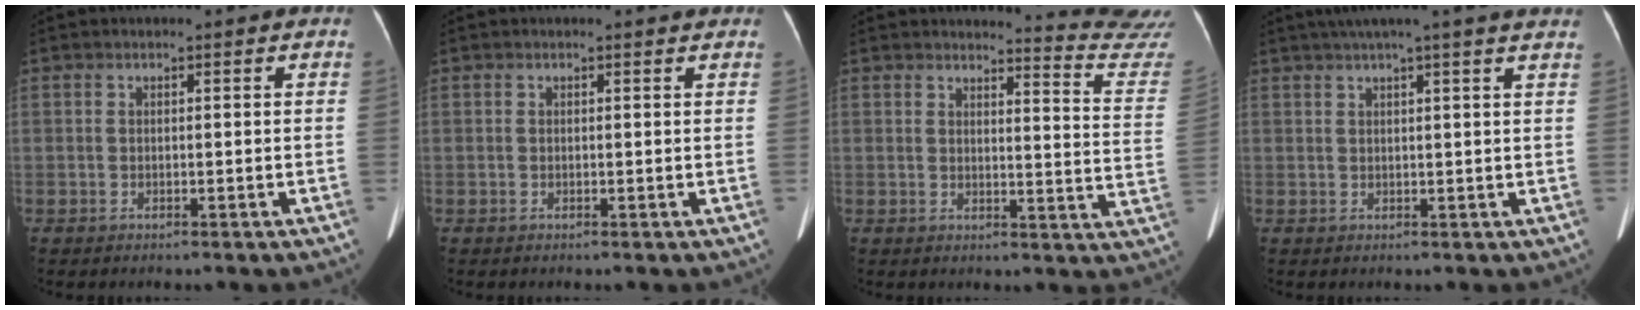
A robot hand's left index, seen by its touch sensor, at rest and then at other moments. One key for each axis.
{"total": 1.0, "fx": 1.0, "fy": 0.1, "fz": 0.0, "tx": -0.011, "ty": -0.007, "tz": 0.007}
{"total": 13.9, "fx": 13.7, "fy": -1.9, "fz": -0.2, "tx": 0.010, "ty": -0.159, "tz": 0.125}
{"total": 12.2, "fx": 10.2, "fy": -1.0, "fz": 6.6, "tx": -0.105, "ty": 0.022, "tz": 0.120}